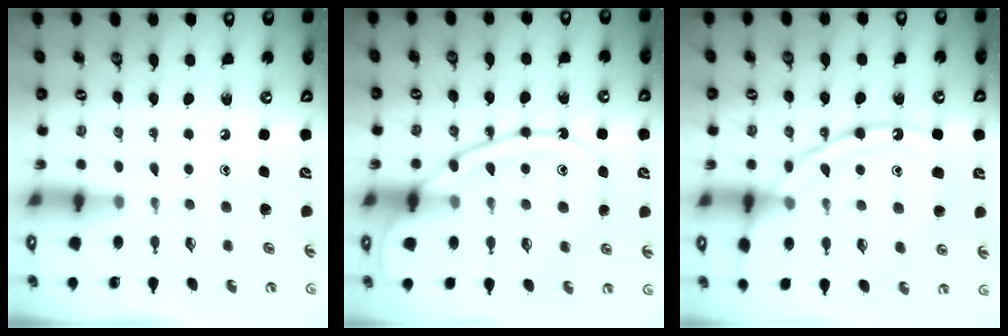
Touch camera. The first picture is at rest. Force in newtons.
{"total": 16.8, "press": 16.8, "slide": 1.5}
{"total": 18.5, "press": 18.4, "slide": 1.6}